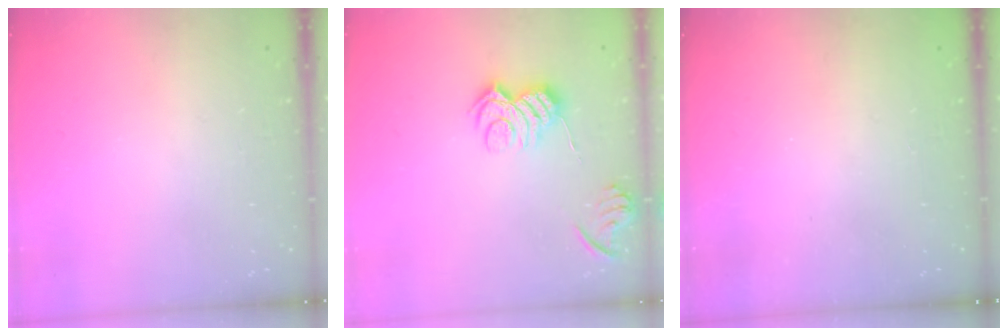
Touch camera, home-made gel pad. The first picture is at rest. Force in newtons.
{"total": 10.7, "press": 10.7, "slide": 0.3}
{"total": 2.3, "press": 2.2, "slide": 0.8}